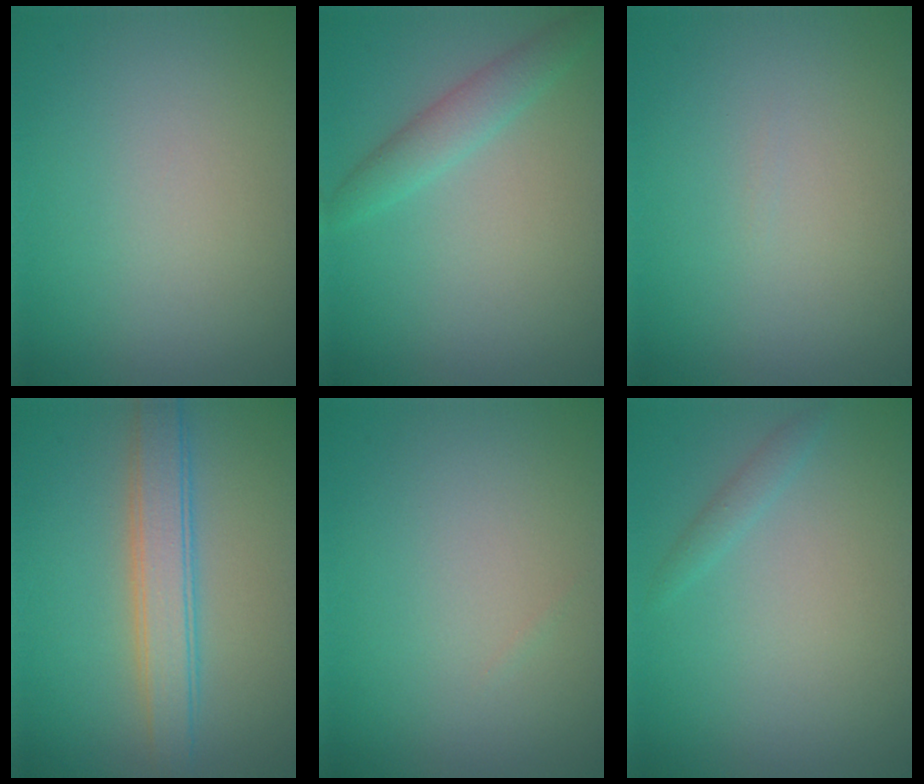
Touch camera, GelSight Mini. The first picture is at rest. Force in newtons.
{"total": 2.3, "press": 2.3, "slide": 0.1}
{"total": 0.0}
{"total": 3.9, "press": 3.9, "slide": 0.2}
{"total": 0.0}
{"total": 0.9, "press": 0.9, "slide": 0.0}